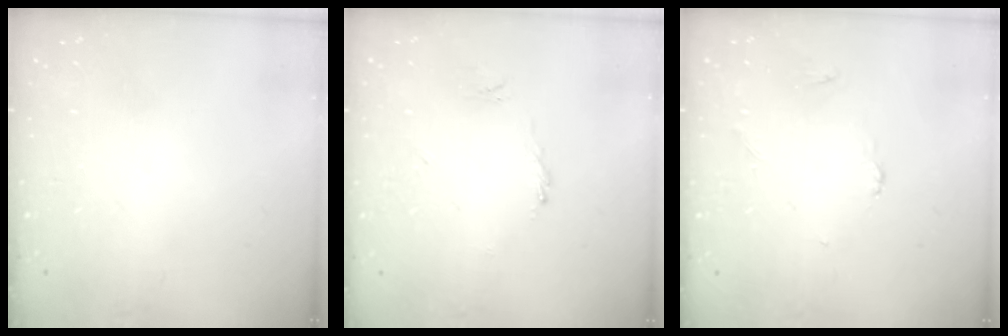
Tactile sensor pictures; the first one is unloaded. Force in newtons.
{"total": 1.1, "press": 1.1, "slide": 0.4}
{"total": 2.7, "press": 2.7, "slide": 0.3}